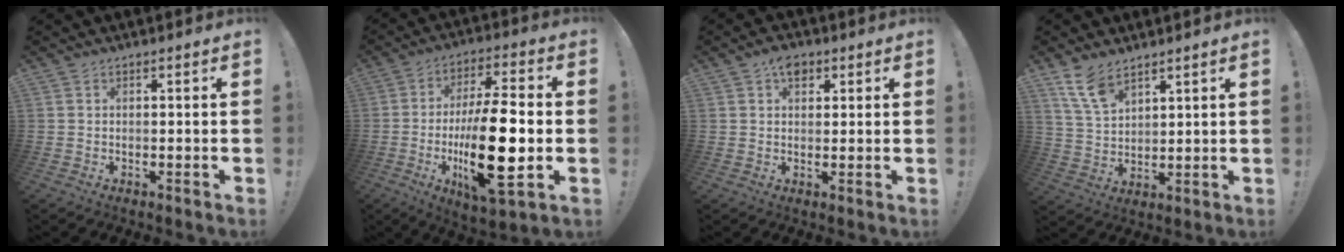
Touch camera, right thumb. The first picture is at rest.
{"total": 22.1, "force": [-3.6, 7.3, 20.5], "torque": [-0.372, 0.004, -0.058]}
{"total": 4.9, "force": [2.5, 3.2, 2.7], "torque": [-0.027, -0.003, 0.041]}
{"total": 10.0, "force": [7.0, 5.4, 4.7], "torque": [-0.089, -0.034, 0.138]}